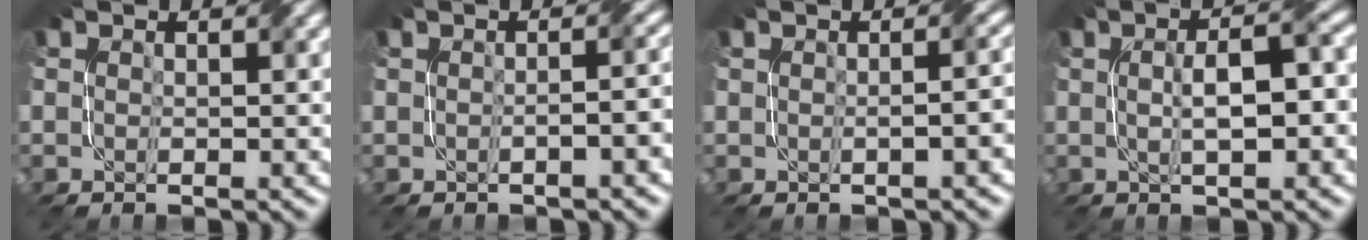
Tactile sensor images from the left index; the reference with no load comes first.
{"total": 2.4, "force": [-0.6, 0.9, 2.1], "torque": [-0.016, 0.006, -0.008]}
{"total": 2.6, "force": [-0.2, 1.1, 2.3], "torque": [-0.014, 0.006, 0.003]}
{"total": 4.8, "force": [0.2, 1.3, 4.6], "torque": [-0.072, 0.009, 0.003]}